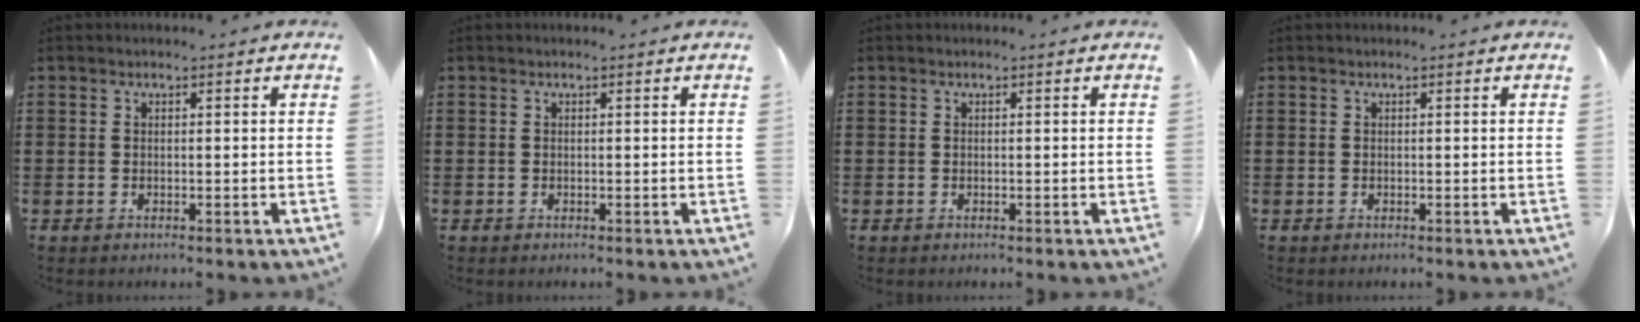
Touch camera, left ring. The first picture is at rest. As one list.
[{"total": 0.0}, {"total": 0.0}, {"total": 0.0}]